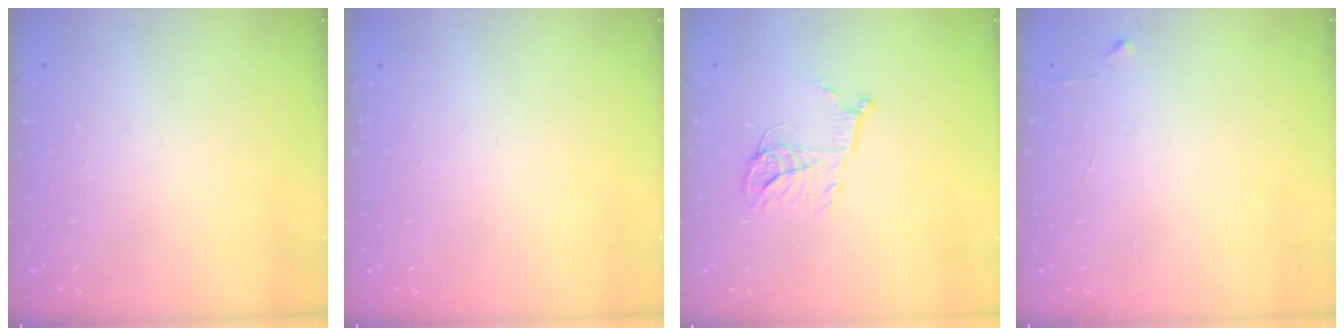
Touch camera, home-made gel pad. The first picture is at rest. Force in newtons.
{"total": 0.0}
{"total": 10.4, "press": 10.4, "slide": 0.6}
{"total": 2.4, "press": 2.4, "slide": 0.3}